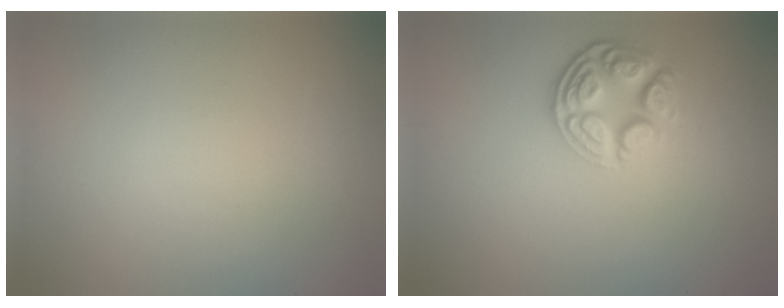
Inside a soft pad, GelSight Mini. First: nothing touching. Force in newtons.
{"total": 4.3, "press": 3.2, "slide": 2.7}